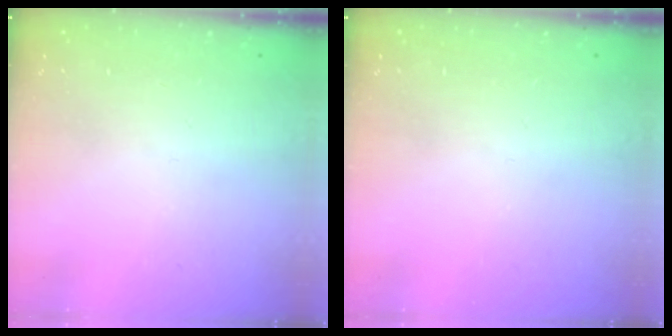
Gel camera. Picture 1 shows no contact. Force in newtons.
{"total": 0.0}